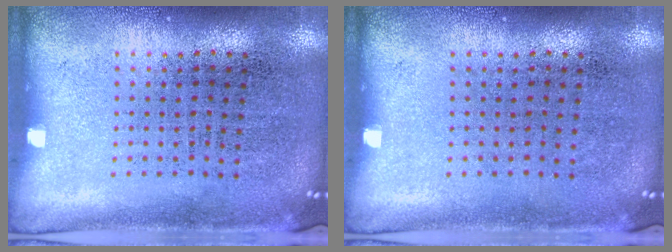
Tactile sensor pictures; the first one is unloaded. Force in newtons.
{"total": 0.0}